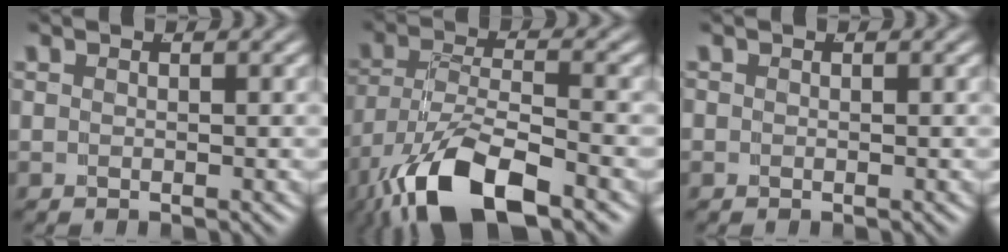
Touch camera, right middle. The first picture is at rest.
{"total": 8.4, "force": [-4.3, 3.4, 6.4], "torque": [-0.135, -0.040, -0.047]}
{"total": 0.5, "force": [-0.3, 0.4, 0.1], "torque": [-0.002, -0.004, -0.003]}